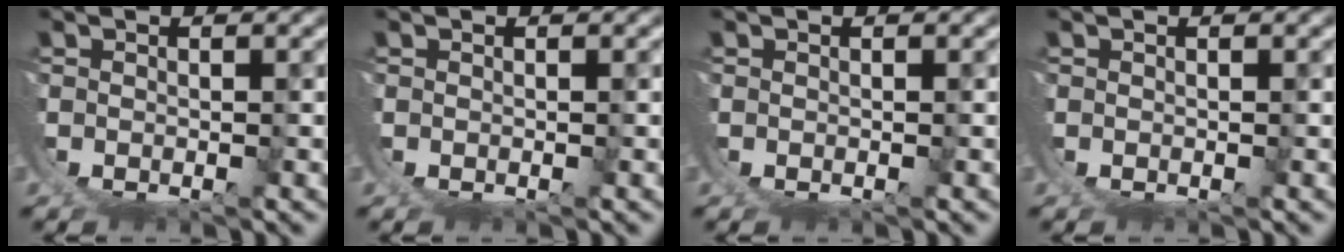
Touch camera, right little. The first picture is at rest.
{"total": 0.0}
{"total": 0.0}
{"total": 0.0}